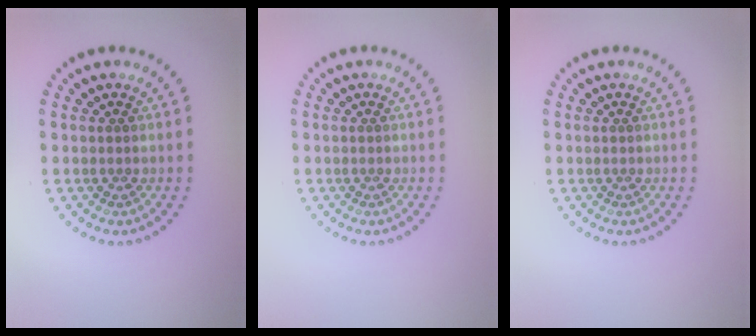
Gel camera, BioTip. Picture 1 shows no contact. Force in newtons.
{"total": 0.0}
{"total": 0.0}